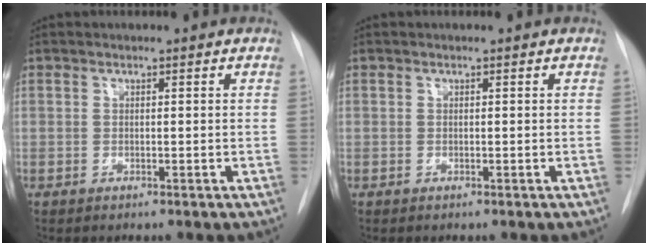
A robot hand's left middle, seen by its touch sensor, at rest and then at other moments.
{"total": 0.0}